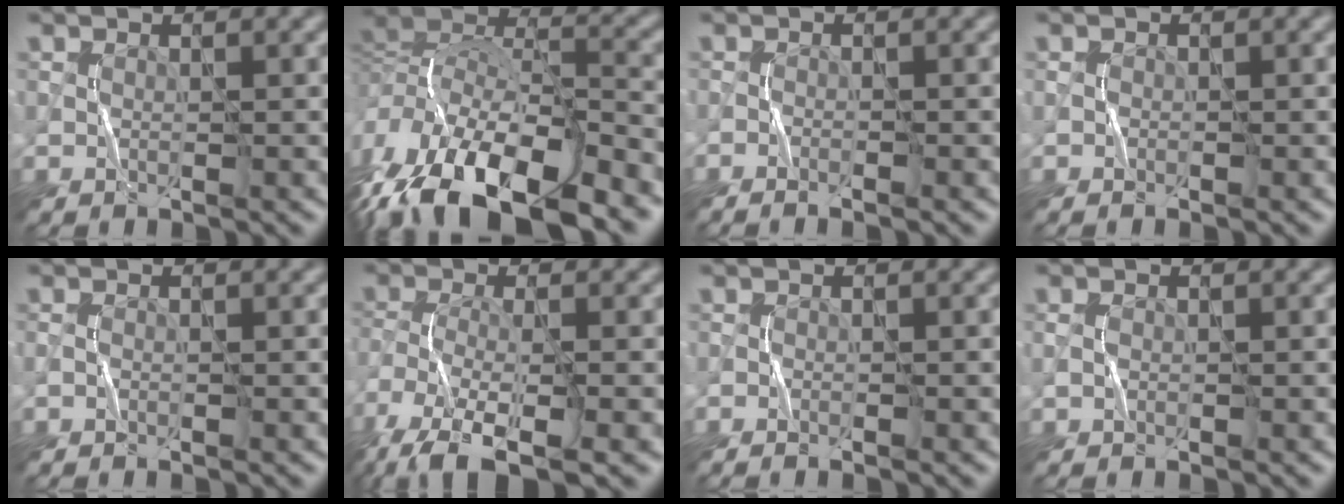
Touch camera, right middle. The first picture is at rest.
{"total": 15.5, "force": [-8.8, 6.8, 10.8], "torque": [-0.214, 0.016, -0.163]}
{"total": 1.6, "force": [-1.3, 0.0, 1.0], "torque": [-0.029, 0.001, -0.026]}
{"total": 0.5, "force": [-0.3, 0.3, 0.3], "torque": [-0.006, 0.003, -0.006]}
{"total": 0.7, "force": [-0.5, 0.1, 0.5], "torque": [-0.012, 0.002, -0.011]}
{"total": 8.5, "force": [-5.9, 2.3, 5.7], "torque": [-0.118, -0.010, -0.116]}
{"total": 1.0, "force": [-0.8, 0.0, 0.6], "torque": [-0.015, 0.002, -0.016]}
{"total": 0.8, "force": [-0.3, 0.4, 0.6], "torque": [-0.016, 0.003, -0.007]}